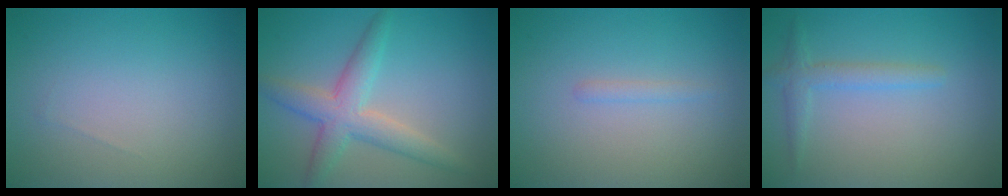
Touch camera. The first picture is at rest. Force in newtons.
{"total": 4.3, "press": 4.3, "slide": 0.3}
{"total": 0.7, "press": 0.7, "slide": 0.1}
{"total": 1.9, "press": 1.9, "slide": 0.1}